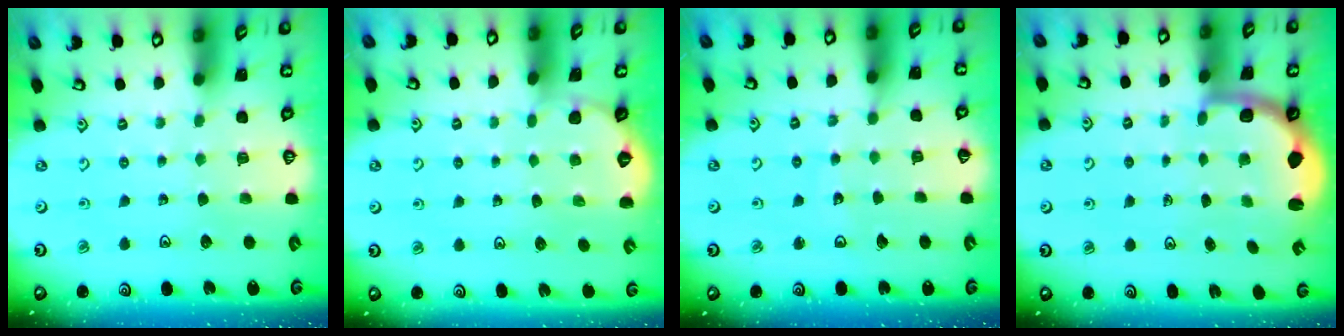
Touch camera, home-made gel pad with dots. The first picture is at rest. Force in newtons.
{"total": 0.0}
{"total": 4.8, "press": 4.7, "slide": 0.6}
{"total": 2.1, "press": 1.9, "slide": 1.0}